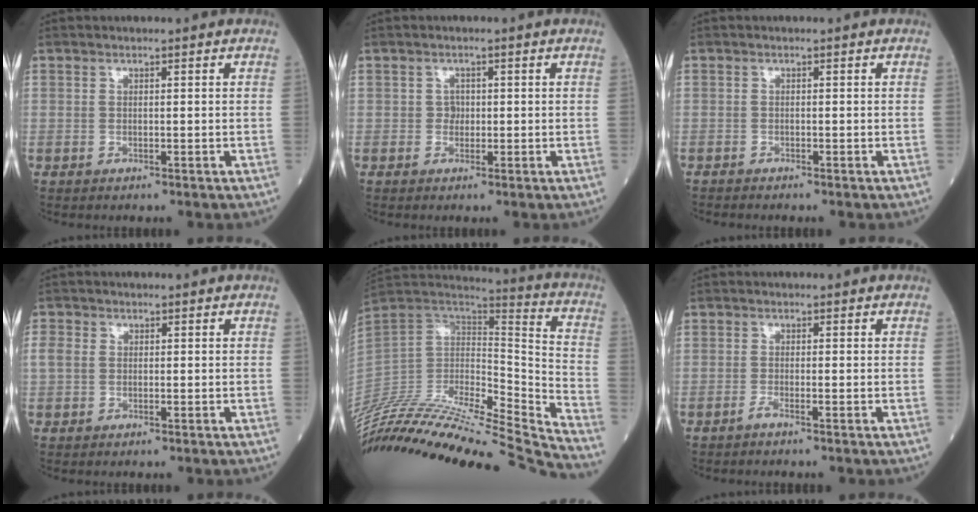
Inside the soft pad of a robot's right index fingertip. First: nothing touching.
{"total": 1.3, "force": [0.0, 1.1, 0.6], "torque": [-0.006, 0.004, -0.002]}
{"total": 0.9, "force": [-0.9, 0.0, 0.1], "torque": [-0.006, -0.002, -0.018]}
{"total": 2.1, "force": [0.1, 1.7, 1.3], "torque": [-0.040, 0.009, -0.003]}
{"total": 38.2, "force": [-35.7, 0.5, 13.5], "torque": [-0.225, -0.061, -0.549]}
{"total": 1.0, "force": [-0.8, -0.2, 0.6], "torque": [-0.007, 0.000, -0.018]}